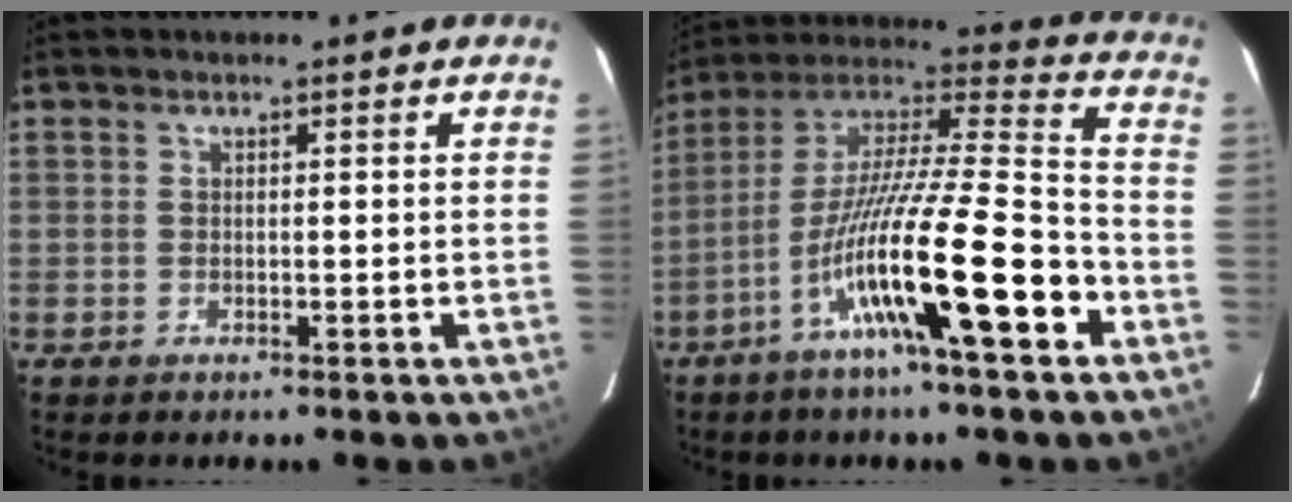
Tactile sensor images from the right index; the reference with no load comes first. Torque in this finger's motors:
{"motor_torque": [1.09, -0.73, 0.64, 0.21]}